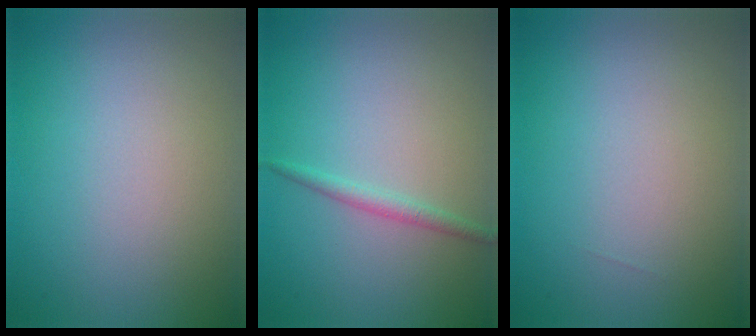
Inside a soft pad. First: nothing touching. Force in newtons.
{"total": 1.3, "press": 1.3, "slide": 0.1}
{"total": 0.0}